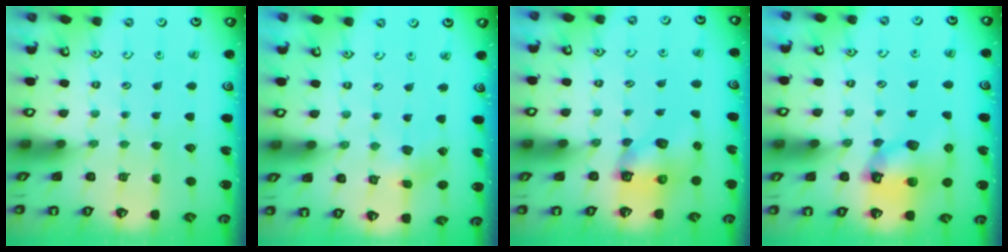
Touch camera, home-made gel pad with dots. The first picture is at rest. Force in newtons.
{"total": 2.7, "press": 2.7, "slide": 0.5}
{"total": 7.8, "press": 7.7, "slide": 1.0}
{"total": 11.3, "press": 11.2, "slide": 1.6}